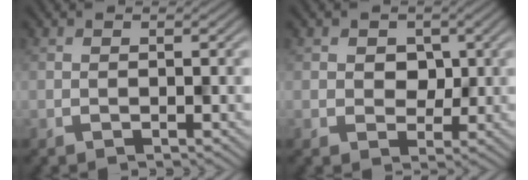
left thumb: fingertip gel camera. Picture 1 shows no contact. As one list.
[{"total": 2.1, "force": [1.1, 1.7, 0.1], "torque": [0.002, 0.000, 0.015]}]